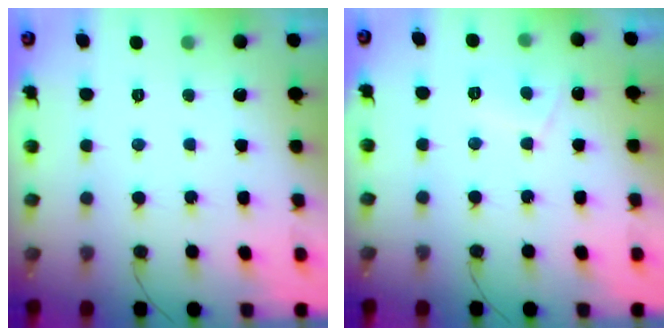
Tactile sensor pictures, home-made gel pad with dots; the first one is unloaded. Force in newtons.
{"total": 4.0, "press": 3.9, "slide": 0.7}